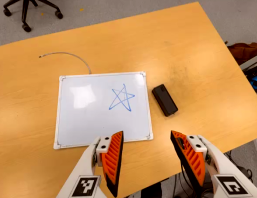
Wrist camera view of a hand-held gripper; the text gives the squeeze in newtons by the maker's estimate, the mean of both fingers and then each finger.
{"total": 0.0}